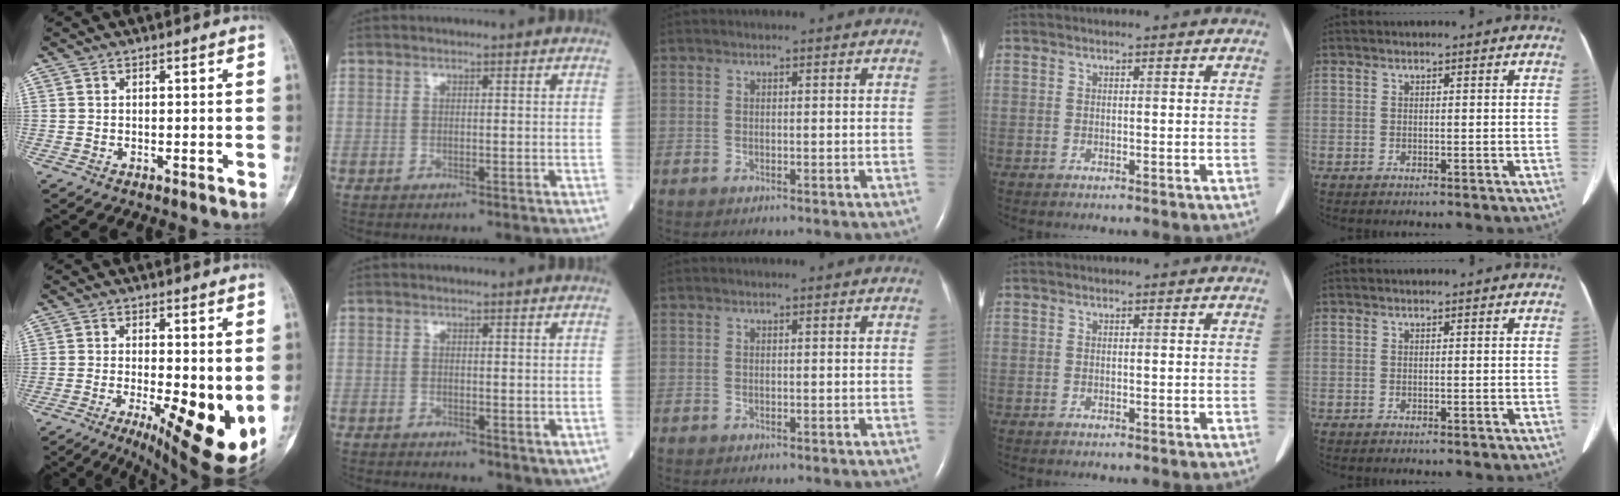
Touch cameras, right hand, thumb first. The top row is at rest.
{"thumb": {"total": 14.6, "force": [-3.1, 4.4, 13.6], "torque": [-0.172, -0.025, -0.029]}, "index": {"total": 3.4, "force": [0.6, 1.7, 2.9], "torque": [-0.038, -0.014, 0.015]}}